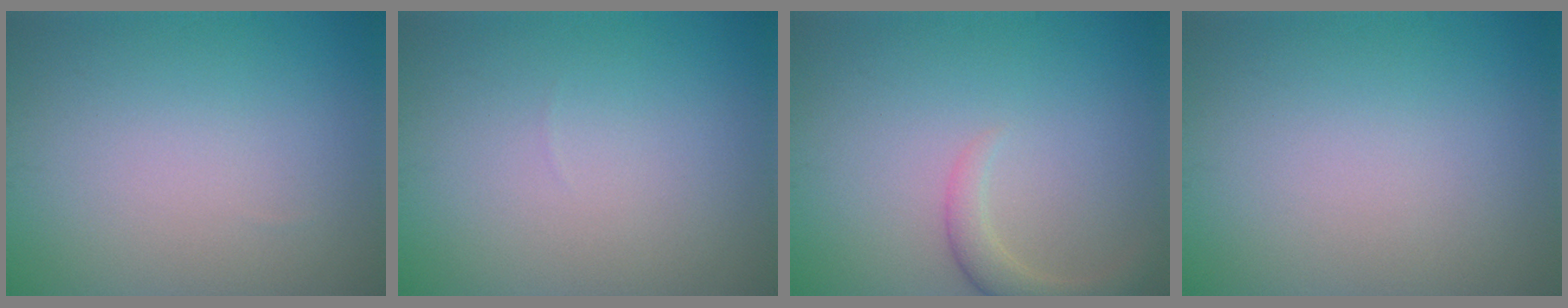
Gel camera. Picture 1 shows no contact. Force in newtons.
{"total": 0.0}
{"total": 2.3, "press": 2.3, "slide": 0.3}
{"total": 0.0}